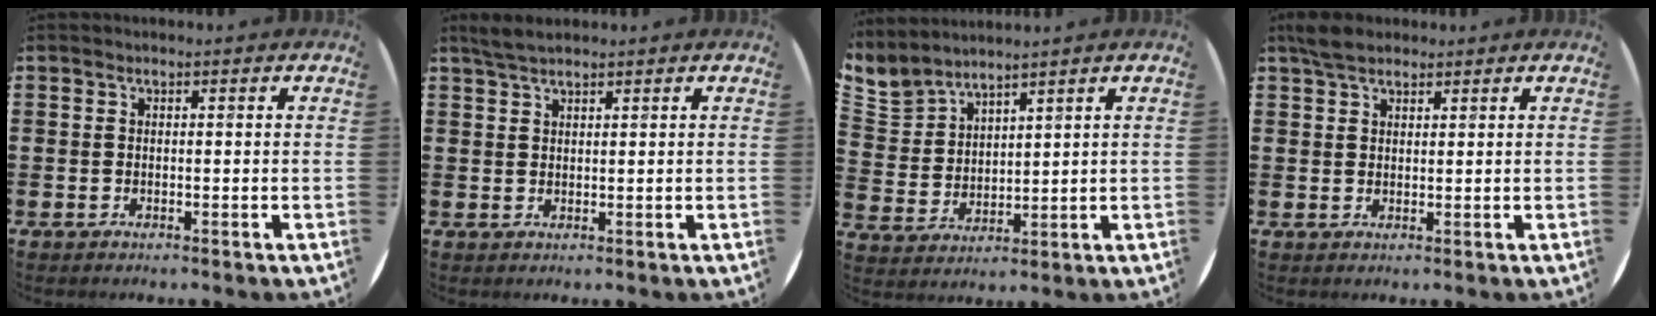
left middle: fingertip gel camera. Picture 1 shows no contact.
{"total": 2.4, "force": [2.2, 0.6, 1.0], "torque": [-0.022, 0.006, 0.040]}
{"total": 4.0, "force": [3.9, 0.8, -0.3], "torque": [-0.007, -0.022, 0.074]}
{"total": 3.4, "force": [2.9, 1.4, 1.1], "torque": [-0.019, 0.004, 0.053]}